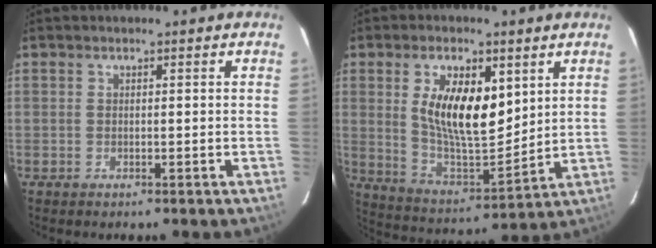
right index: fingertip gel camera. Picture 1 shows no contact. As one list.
[{"total": 14.6, "force": [4.7, 6.2, 12.3], "torque": [-0.225, -0.005, 0.095]}]